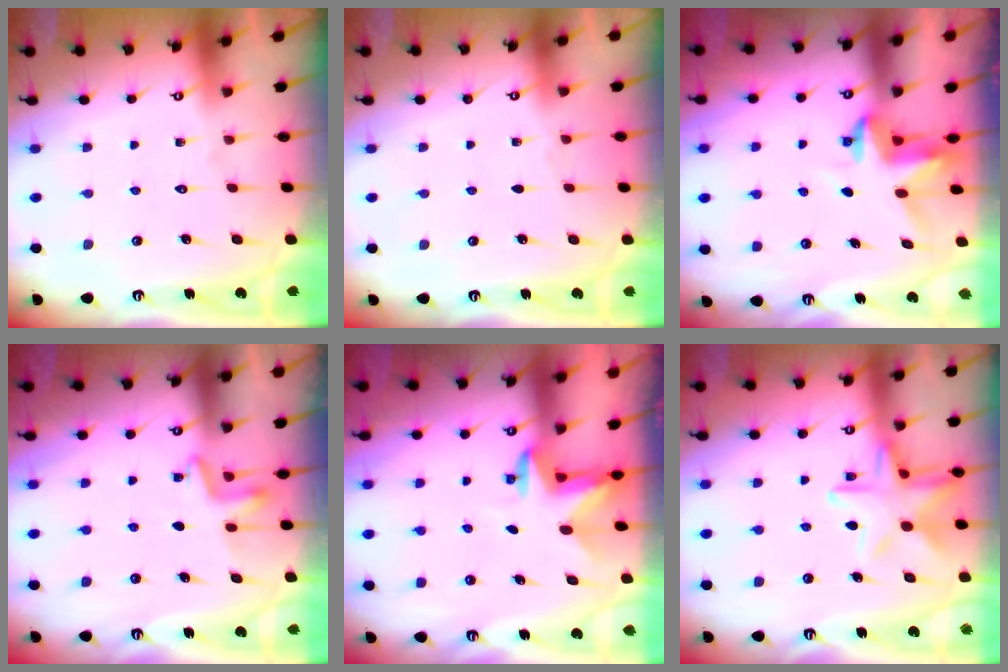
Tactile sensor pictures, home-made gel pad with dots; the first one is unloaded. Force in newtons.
{"total": 3.6, "press": 2.9, "slide": 2.1}
{"total": 3.8, "press": 3.8, "slide": 0.3}
{"total": 3.2, "press": 3.2, "slide": 0.4}
{"total": 3.1, "press": 3.0, "slide": 0.8}
{"total": 13.7, "press": 13.6, "slide": 1.2}